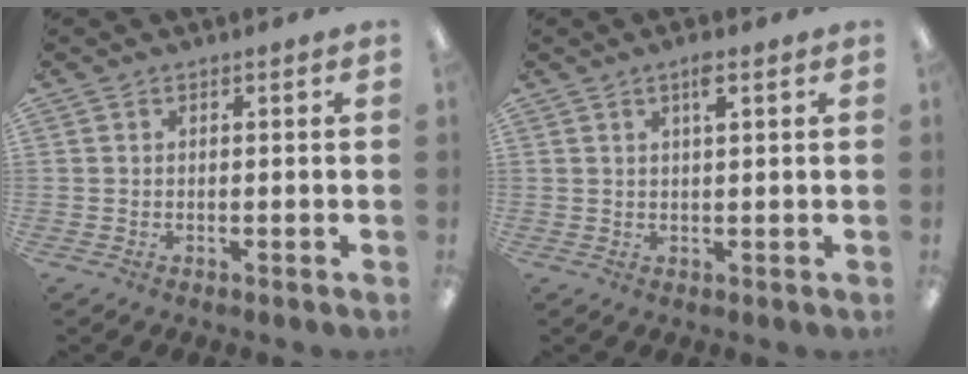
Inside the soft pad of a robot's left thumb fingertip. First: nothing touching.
{"total": 2.9, "force": [1.7, 0.4, 2.3], "torque": [-0.034, -0.004, 0.024]}